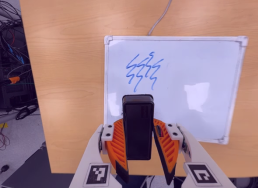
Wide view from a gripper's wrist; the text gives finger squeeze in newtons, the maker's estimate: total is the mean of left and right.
{"total": 6.0, "left": 5.1, "right": 6.9}